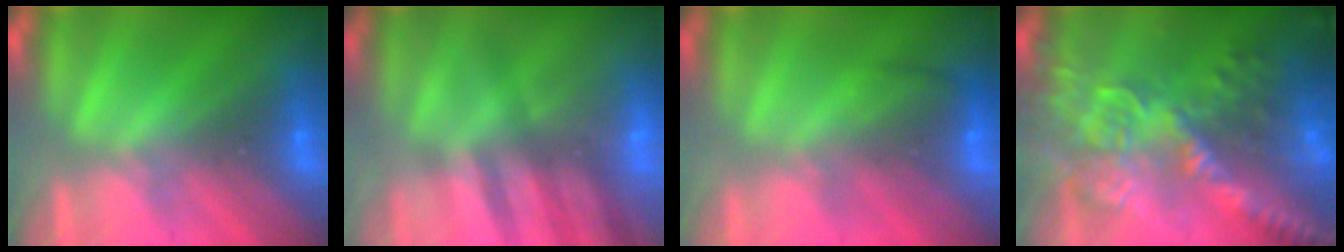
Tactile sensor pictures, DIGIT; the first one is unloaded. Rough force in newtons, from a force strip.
{"total": 2.4}
{"total": 2.4}
{"total": 8.3}